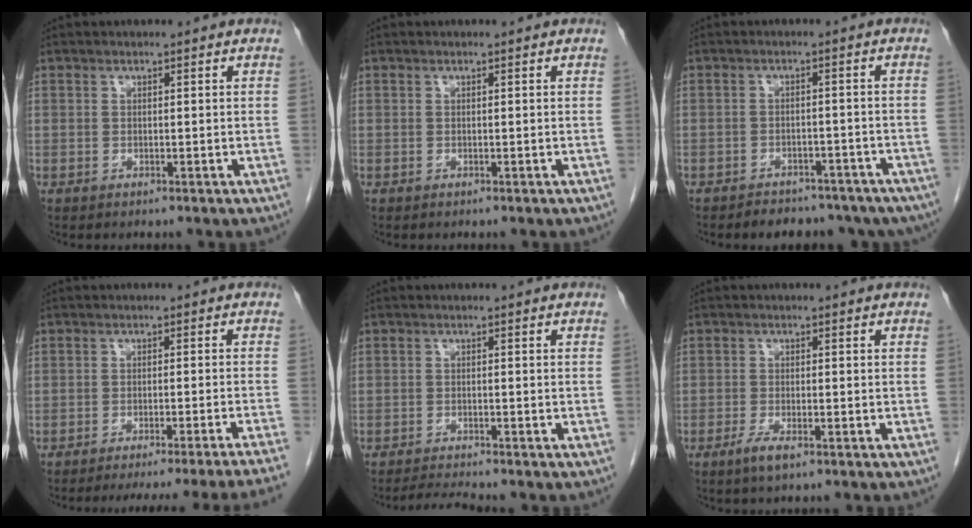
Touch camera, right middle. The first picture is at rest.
{"total": 0.0}
{"total": 12.9, "force": [-10.1, 6.5, 4.5], "torque": [-0.064, 0.007, -0.108]}
{"total": 17.3, "force": [-15.6, -2.6, 6.9], "torque": [-0.052, -0.030, -0.193]}
{"total": 2.5, "force": [-2.3, -0.9, 0.3], "torque": [-0.015, -0.017, -0.043]}
{"total": 2.6, "force": [-1.6, 0.4, 2.0], "torque": [-0.044, -0.004, -0.031]}